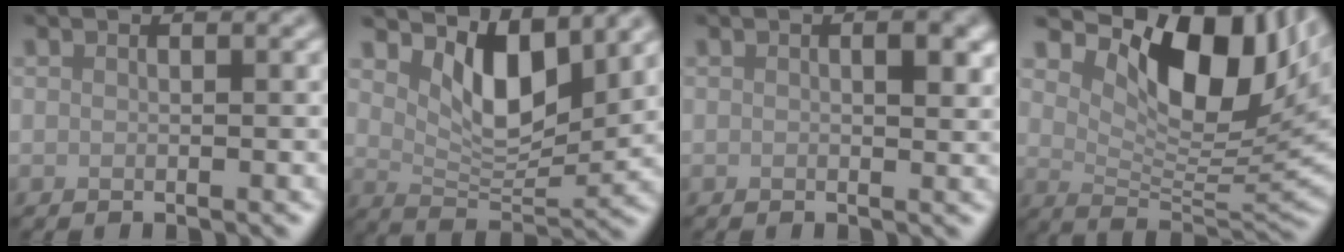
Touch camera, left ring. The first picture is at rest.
{"total": 5.9, "force": [3.3, 2.7, 4.2], "torque": [-0.076, -0.016, 0.052]}
{"total": 1.9, "force": [0.5, 0.7, 1.7], "torque": [-0.019, -0.003, 0.009]}
{"total": 11.4, "force": [5.6, 5.2, 8.5], "torque": [-0.131, -0.007, 0.103]}